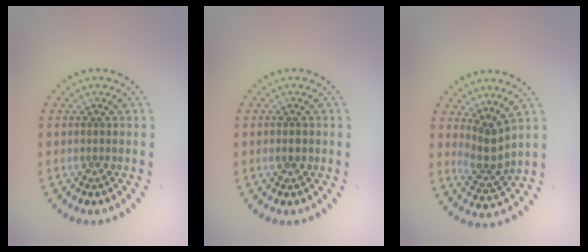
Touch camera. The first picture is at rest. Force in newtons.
{"total": 1.2, "press": 1.1, "slide": 0.2}
{"total": 2.8, "press": 1.9, "slide": 2.0}